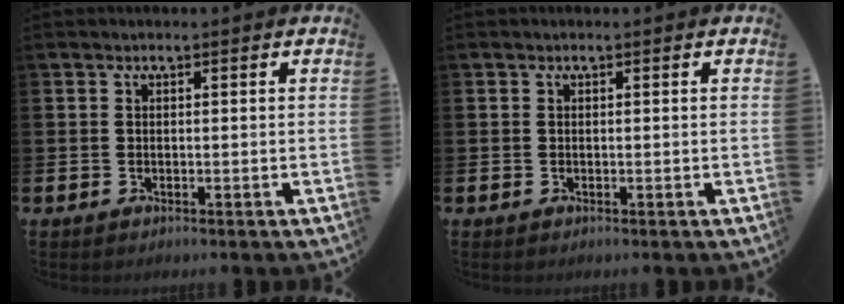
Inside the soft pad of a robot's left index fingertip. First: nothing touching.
{"total": 0.0}